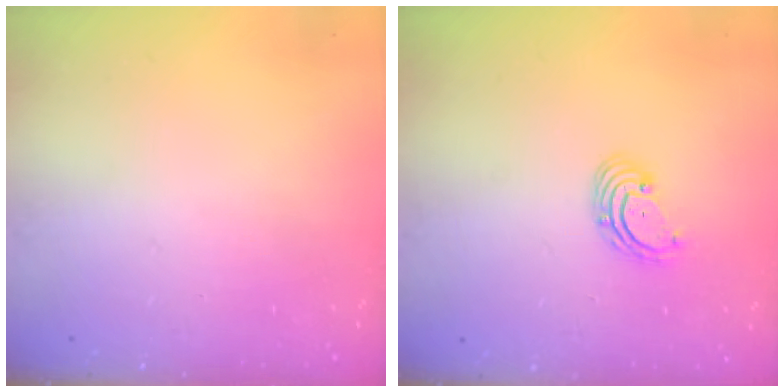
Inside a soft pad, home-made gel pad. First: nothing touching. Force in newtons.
{"total": 2.9, "press": 2.9, "slide": 0.3}